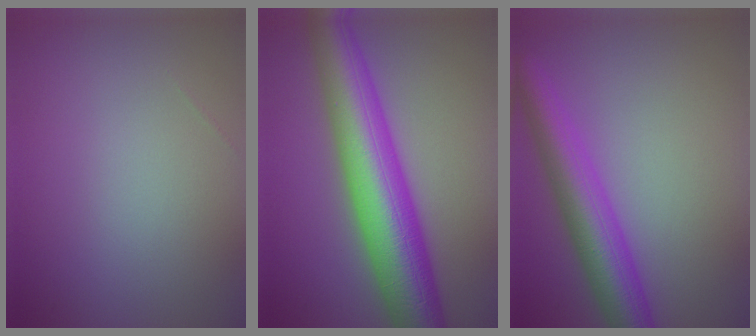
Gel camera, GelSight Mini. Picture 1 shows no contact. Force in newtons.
{"total": 10.7, "press": 10.7, "slide": 0.1}
{"total": 6.2, "press": 6.2, "slide": 0.2}